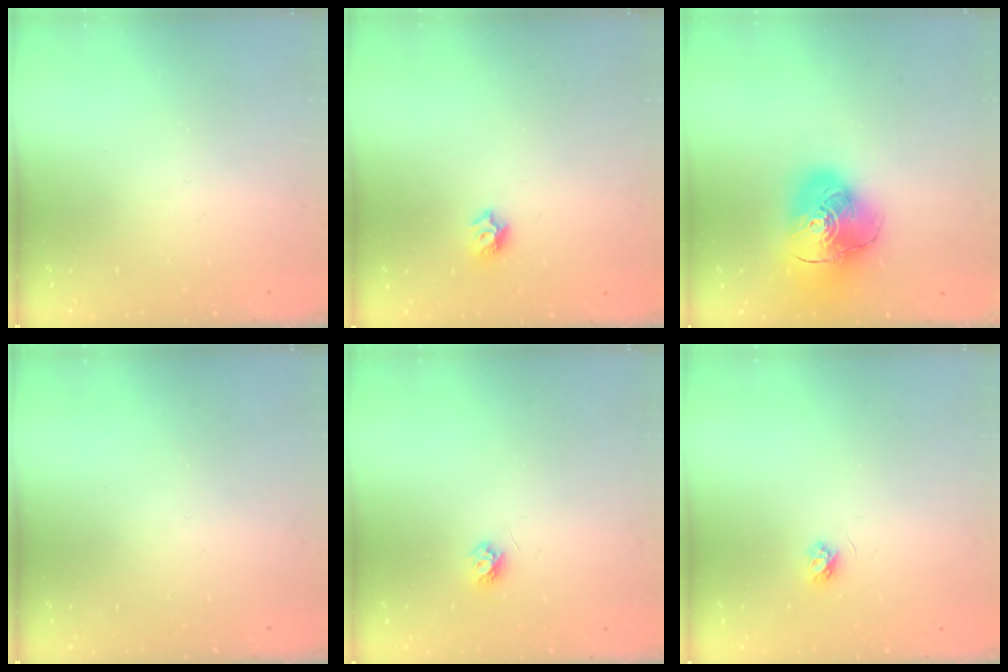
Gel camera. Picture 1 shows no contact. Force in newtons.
{"total": 6.9, "press": 6.8, "slide": 0.9}
{"total": 18.0, "press": 17.8, "slide": 2.4}
{"total": 0.0}
{"total": 3.9, "press": 3.8, "slide": 0.7}
{"total": 3.7, "press": 3.7, "slide": 0.4}